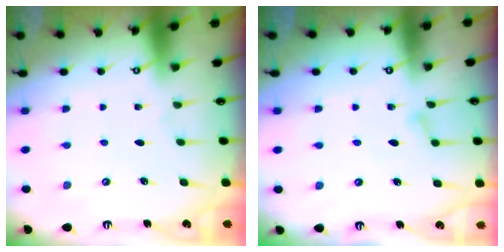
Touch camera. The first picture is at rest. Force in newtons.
{"total": 5.2, "press": 5.2, "slide": 0.4}